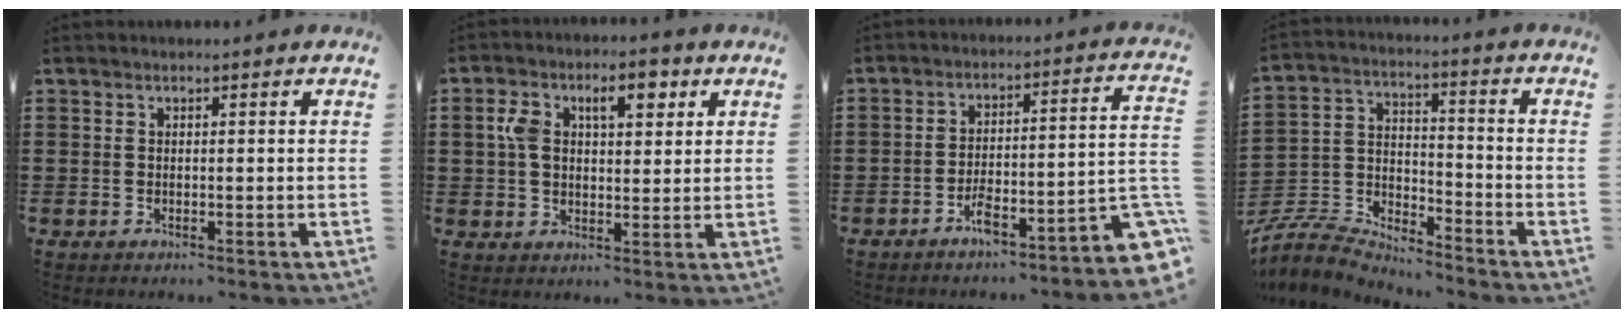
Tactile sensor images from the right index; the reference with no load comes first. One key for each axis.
{"total": 6.8, "fx": 2.4, "fy": 3.8, "fz": 5.1, "tx": -0.089, "ty": 0.008, "tz": 0.032}
{"total": 6.7, "fx": -4.5, "fy": 0.9, "fz": 4.8, "tx": -0.073, "ty": -0.017, "tz": -0.086}
{"total": 6.2, "fx": -5.9, "fy": 1.4, "fz": 1.0, "tx": -0.050, "ty": -0.006, "tz": -0.128}